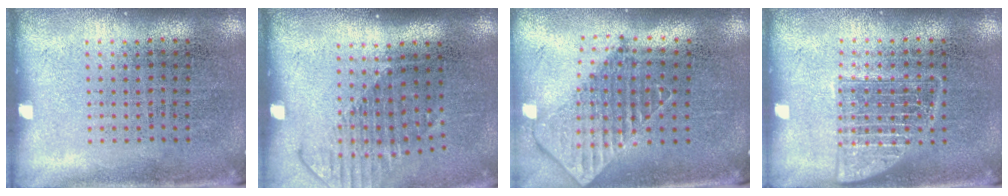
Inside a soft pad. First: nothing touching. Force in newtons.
{"total": 1.6, "press": 1.2, "slide": 1.0}
{"total": 1.9, "press": 1.5, "slide": 1.3}
{"total": 2.5, "press": 2.5, "slide": 0.4}